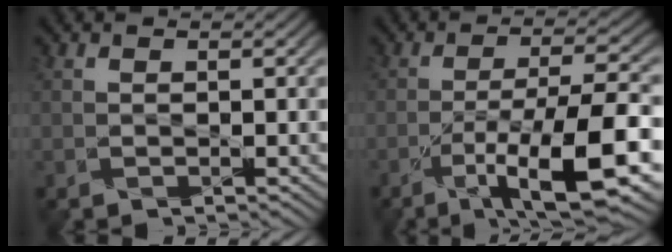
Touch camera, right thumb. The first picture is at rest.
{"total": 13.0, "force": [-6.3, 3.2, 10.9], "torque": [-0.177, -0.006, -0.107]}